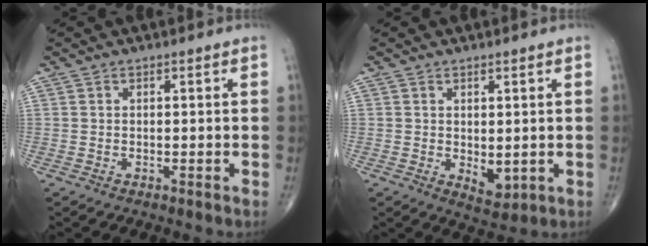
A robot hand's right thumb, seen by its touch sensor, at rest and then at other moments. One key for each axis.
{"total": 3.8, "fx": -0.2, "fy": 2.2, "fz": 3.2, "tx": -0.034, "ty": -0.011, "tz": 0.007}